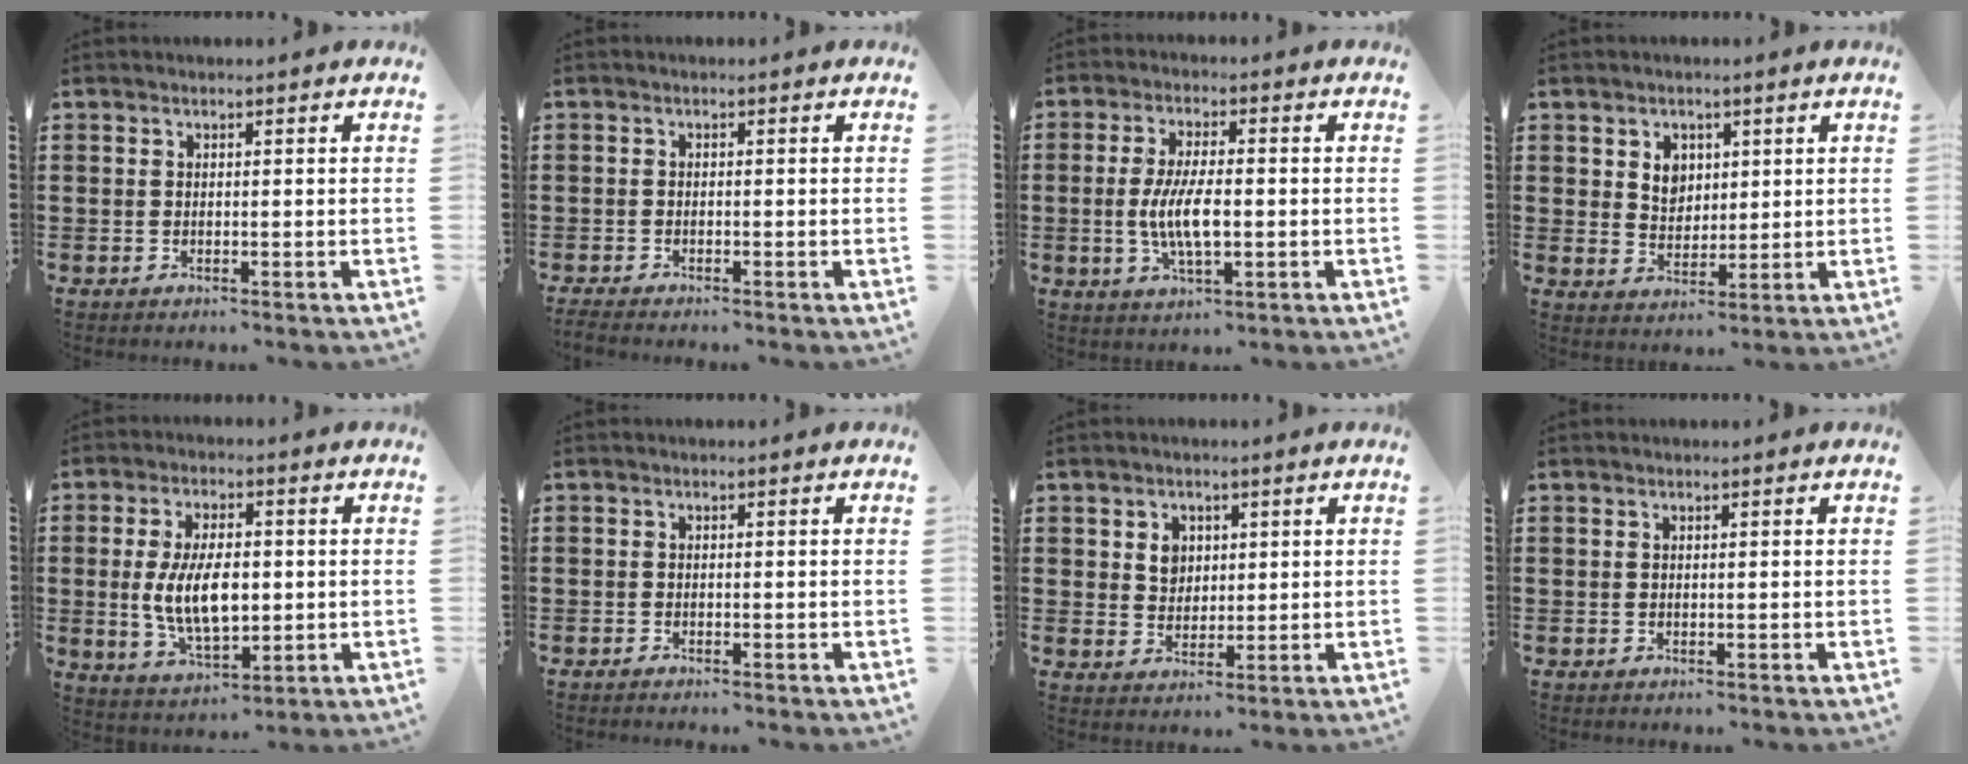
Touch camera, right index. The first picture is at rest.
{"total": 1.1, "force": [-1.1, -0.1, 0.3], "torque": [-0.005, -0.003, -0.020]}
{"total": 7.3, "force": [-0.9, 2.4, 6.8], "torque": [-0.147, -0.005, -0.024]}
{"total": 3.8, "force": [1.7, 3.1, 1.4], "torque": [-0.033, 0.009, 0.029]}
{"total": 9.2, "force": [-0.1, 4.6, 7.9], "torque": [-0.164, 0.000, -0.007]}
{"total": 0.6, "force": [-0.6, 0.0, 0.0], "torque": [-0.002, -0.002, -0.013]}
{"total": 3.3, "force": [1.2, 2.7, 1.4], "torque": [-0.030, 0.007, 0.019]}
{"total": 0.0}